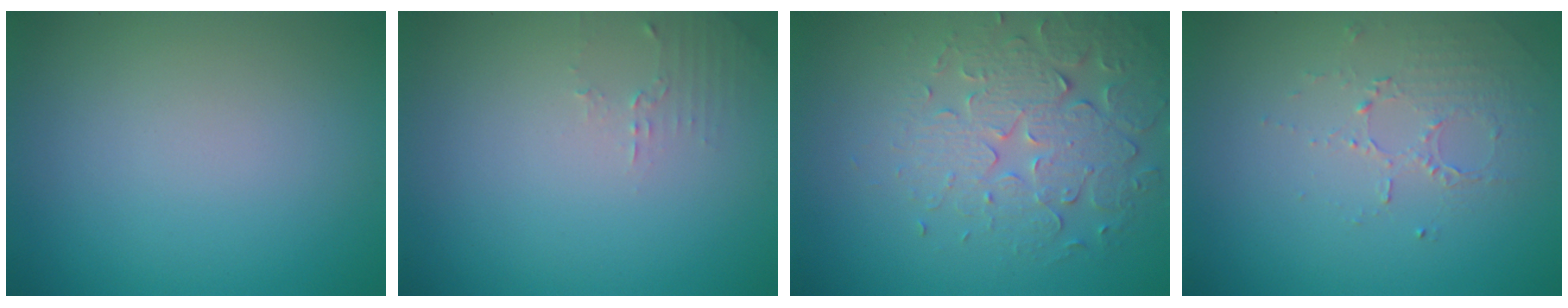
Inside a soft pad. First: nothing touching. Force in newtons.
{"total": 1.2, "press": 1.2, "slide": 0.4}
{"total": 4.5, "press": 4.1, "slide": 1.9}
{"total": 1.6, "press": 1.0, "slide": 1.3}